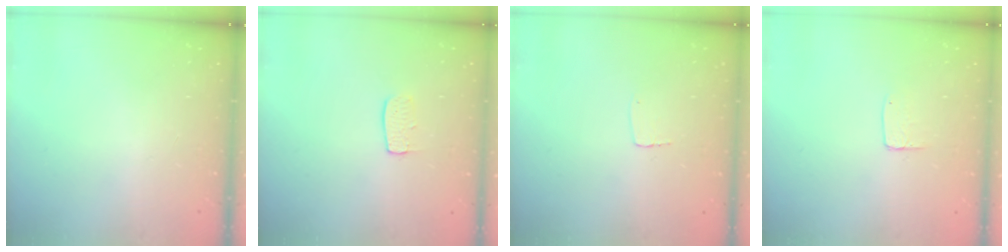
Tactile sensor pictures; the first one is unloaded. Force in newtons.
{"total": 6.7, "press": 6.6, "slide": 0.4}
{"total": 2.7, "press": 2.7, "slide": 0.1}
{"total": 3.6, "press": 3.6, "slide": 0.3}